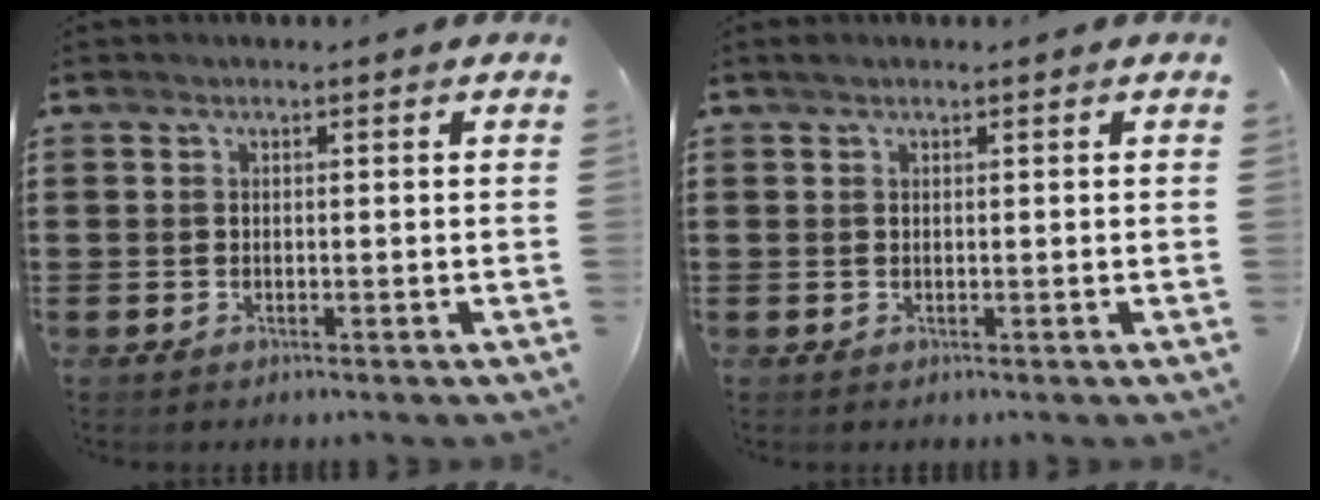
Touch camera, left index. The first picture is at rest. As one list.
[{"total": 0.6, "force": [0.4, 0.0, 0.4], "torque": [-0.007, 0.001, 0.009]}]